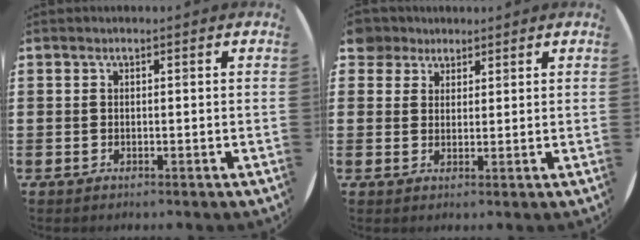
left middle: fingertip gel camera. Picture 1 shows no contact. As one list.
[{"total": 3.3, "force": [2.7, 1.8, -0.1], "torque": [0.001, 0.004, 0.052]}]